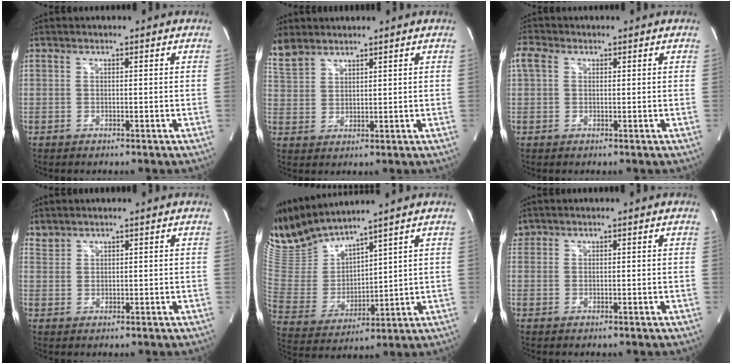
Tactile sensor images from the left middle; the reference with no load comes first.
{"total": 6.2, "force": [5.4, 2.7, 1.7], "torque": [-0.048, 0.014, 0.121]}
{"total": 2.8, "force": [1.0, 2.1, 1.6], "torque": [-0.050, 0.023, 0.022]}
{"total": 1.7, "force": [1.6, 0.4, -0.1], "torque": [0.001, 0.008, 0.036]}
{"total": 12.0, "force": [11.3, 0.7, 4.1], "torque": [-0.102, -0.004, 0.243]}
{"total": 1.6, "force": [1.3, 1.0, 0.0], "torque": [0.000, 0.015, 0.025]}